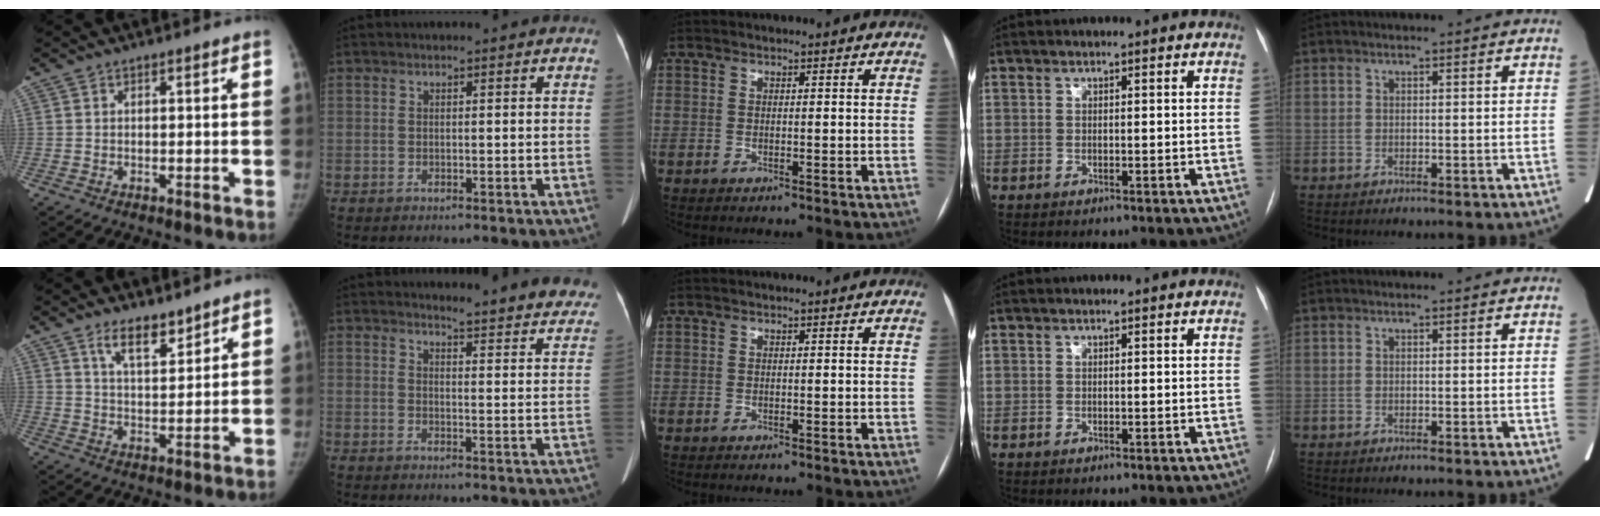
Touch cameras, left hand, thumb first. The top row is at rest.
{"thumb": {"total": 6.5, "force": [4.9, 2.4, 3.6], "torque": [-0.040, -0.041, 0.087]}, "index": {"total": 14.9, "force": [14.4, 2.1, 3.0], "torque": [-0.004, -0.069, 0.134]}}